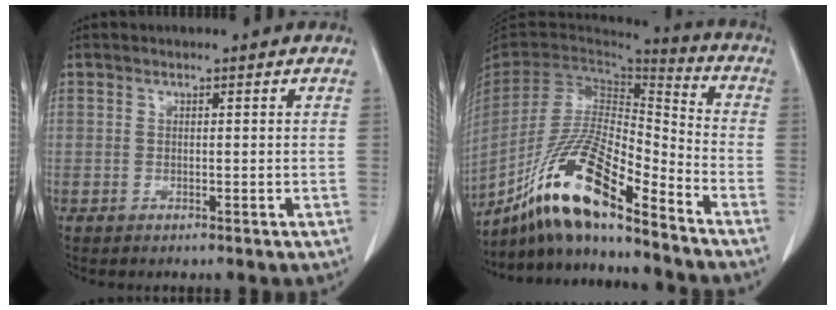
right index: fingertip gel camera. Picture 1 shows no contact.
{"total": 17.6, "force": [-12.8, 2.1, 11.9], "torque": [-0.234, -0.010, -0.237]}